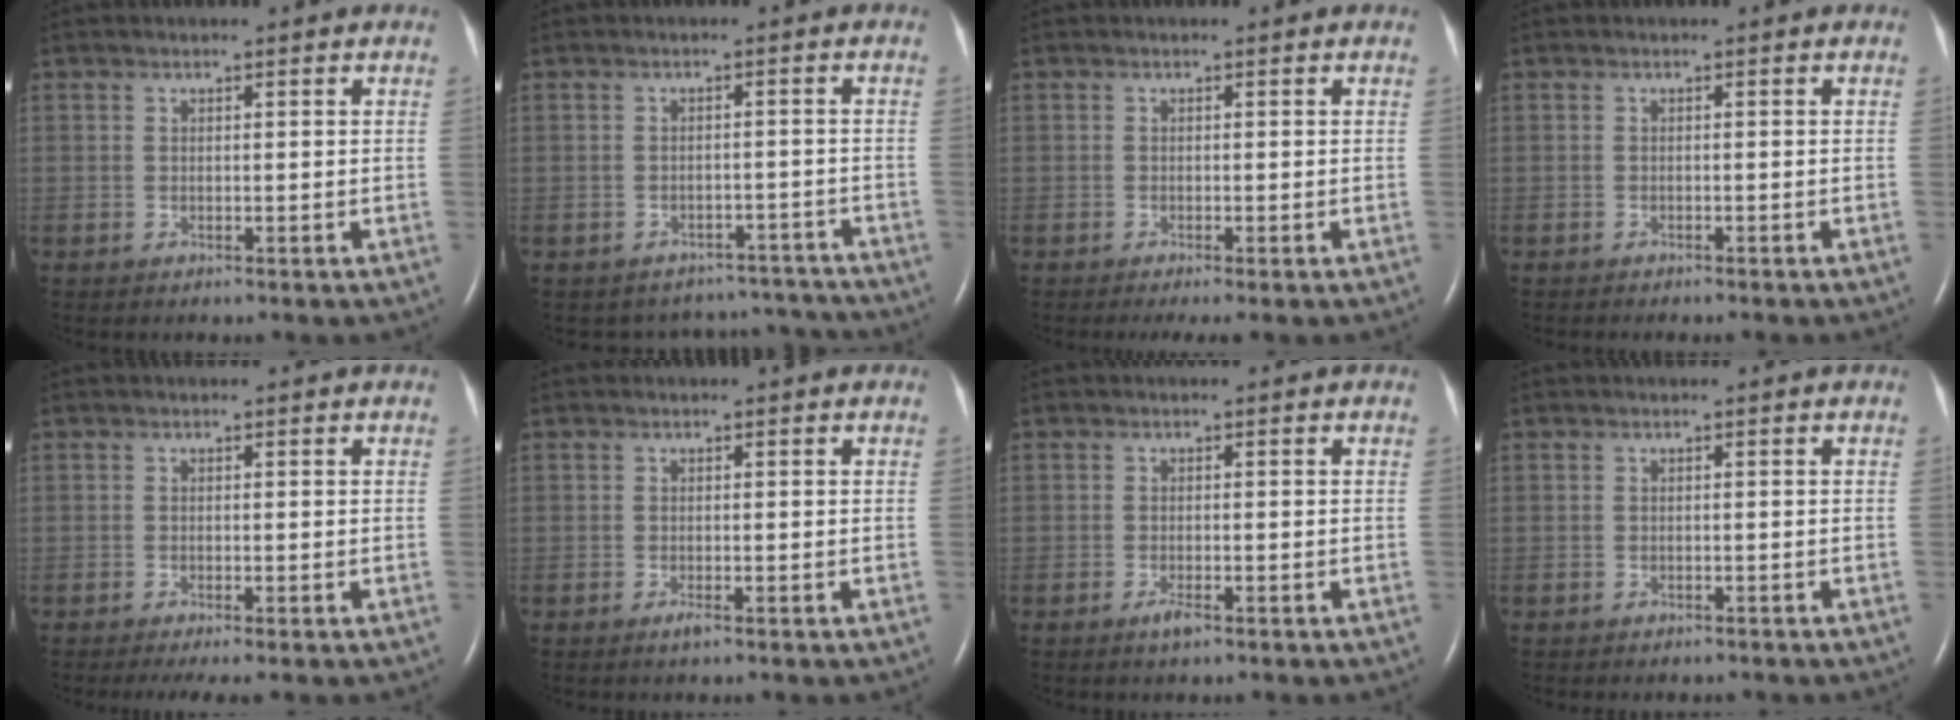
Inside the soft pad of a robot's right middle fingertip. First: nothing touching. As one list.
[{"total": 8.7, "force": [-8.1, 3.0, -0.7], "torque": [0.013, 0.036, -0.085]}, {"total": 2.1, "force": [-1.4, 0.0, 1.5], "torque": [-0.025, -0.009, -0.021]}, {"total": 3.6, "force": [-3.1, 0.6, 1.6], "torque": [-0.023, -0.006, -0.033]}, {"total": 3.3, "force": [-2.4, 0.3, 2.2], "torque": [-0.036, -0.011, -0.036]}, {"total": 0.8, "force": [-0.5, 0.0, 0.6], "torque": [-0.016, -0.002, -0.010]}, {"total": 1.4, "force": [-0.9, 0.2, 1.1], "torque": [-0.026, -0.003, -0.017]}, {"total": 2.2, "force": [-2.0, 0.7, 0.7], "torque": [-0.016, -0.004, -0.019]}]